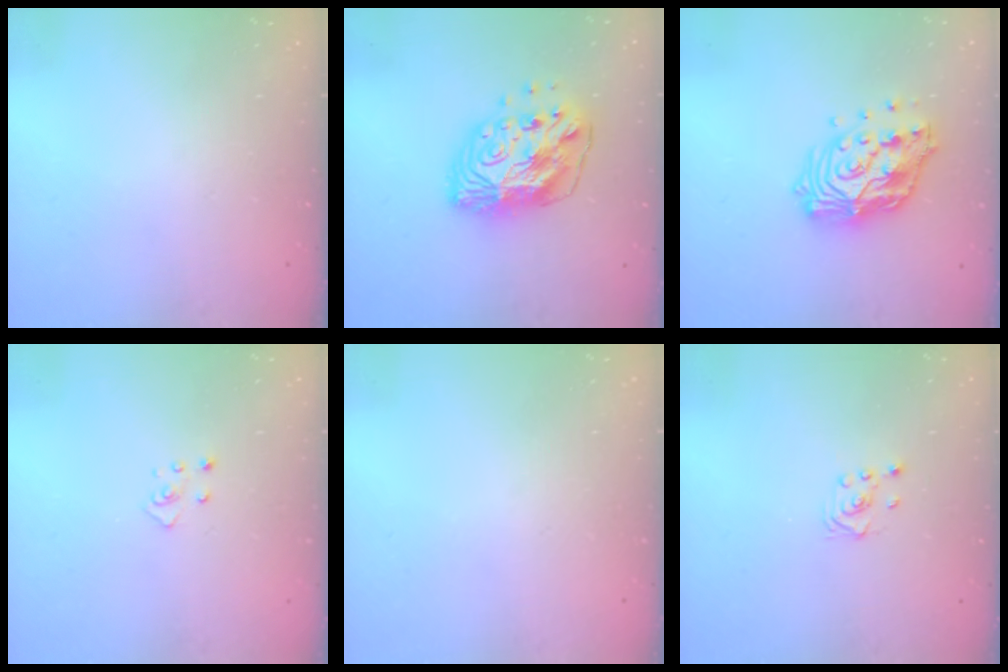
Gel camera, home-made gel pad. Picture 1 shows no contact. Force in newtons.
{"total": 13.1, "press": 13.0, "slide": 1.6}
{"total": 15.3, "press": 15.3, "slide": 1.2}
{"total": 2.8, "press": 2.8, "slide": 0.3}
{"total": 0.0}
{"total": 1.6, "press": 1.4, "slide": 0.9}